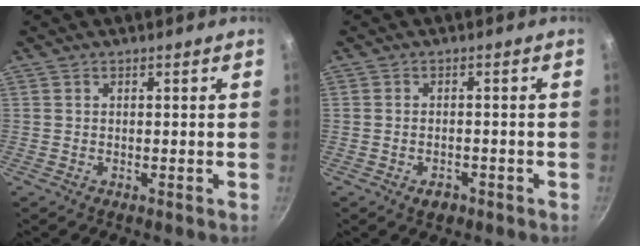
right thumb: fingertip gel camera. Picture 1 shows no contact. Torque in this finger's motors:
{"motor_torque": [-0.46, 0.05, -0.13, 0.04, 0.01]}